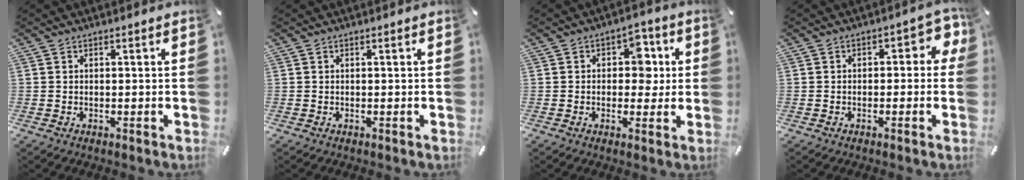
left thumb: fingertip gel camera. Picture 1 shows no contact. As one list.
[{"total": 0.0}, {"total": 7.4, "force": [0.7, 5.7, 4.7], "torque": [-0.053, 0.002, 0.004]}, {"total": 4.8, "force": [-0.2, 3.0, 3.7], "torque": [-0.048, 0.010, -0.011]}]